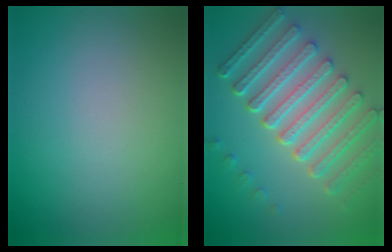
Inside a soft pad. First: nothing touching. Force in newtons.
{"total": 7.9, "press": 6.1, "slide": 5.0}